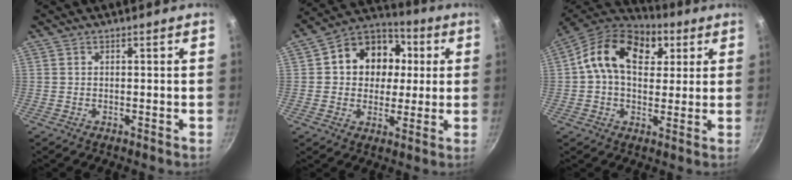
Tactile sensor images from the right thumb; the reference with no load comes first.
{"total": 14.5, "force": [2.5, 12.1, 7.7], "torque": [-0.089, 0.021, 0.024]}
{"total": 17.0, "force": [4.9, 11.6, 11.4], "torque": [-0.159, 0.009, 0.064]}